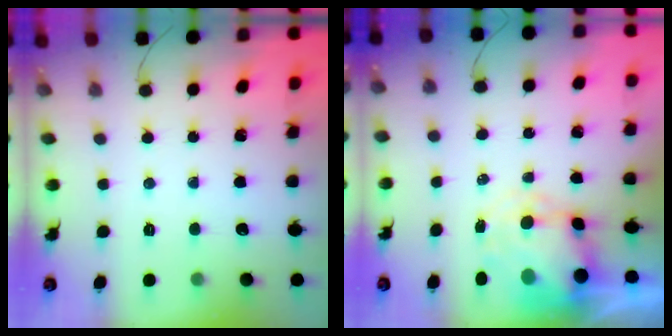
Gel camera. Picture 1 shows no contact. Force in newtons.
{"total": 6.3, "press": 6.1, "slide": 1.7}